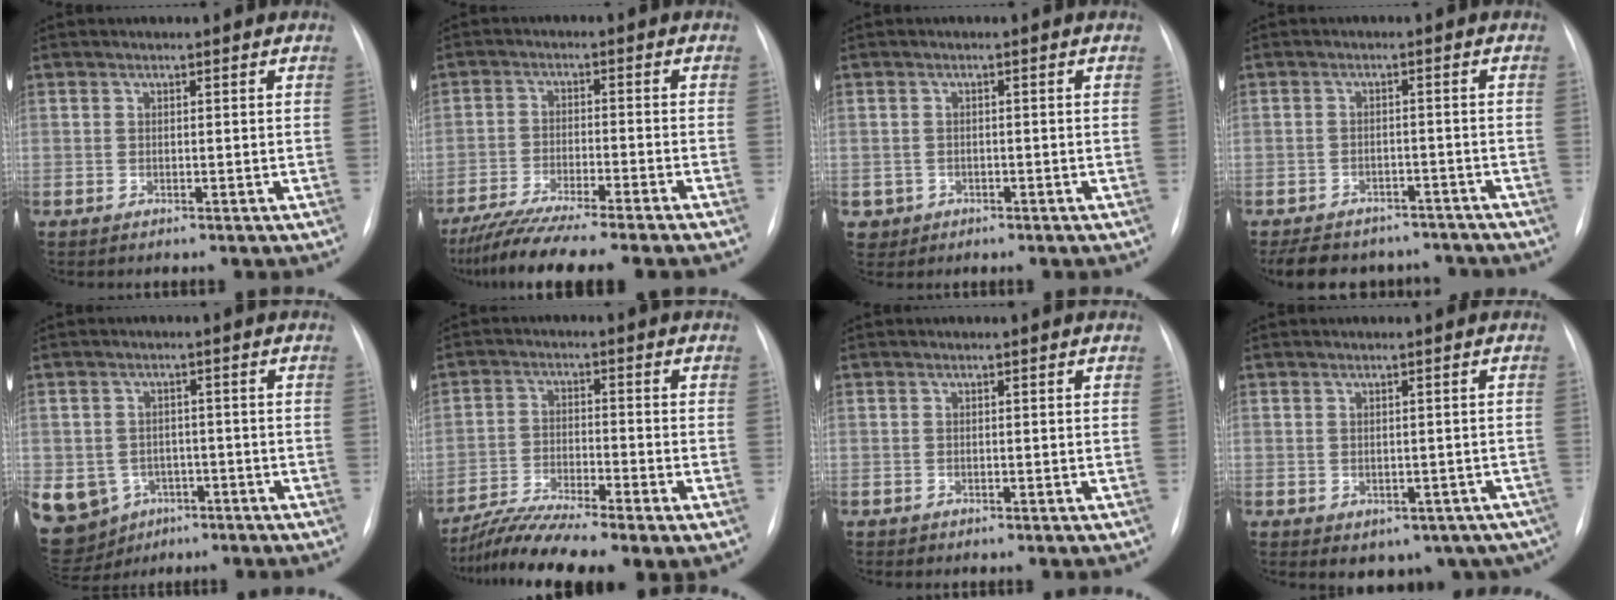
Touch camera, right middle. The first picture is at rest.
{"total": 12.2, "force": [-10.3, -0.5, 6.5], "torque": [-0.094, -0.032, -0.164]}
{"total": 2.4, "force": [-0.9, 2.2, 0.0], "torque": [0.003, 0.010, -0.011]}
{"total": 12.6, "force": [-10.9, 5.6, 3.2], "torque": [-0.061, 0.009, -0.134]}
{"total": 16.1, "force": [-6.2, 13.7, 5.7], "torque": [-0.171, 0.012, -0.078]}
{"total": 9.6, "force": [-7.4, 0.6, 6.1], "torque": [-0.119, -0.016, -0.130]}
{"total": 0.0}
{"total": 10.4, "force": [-6.6, 6.8, 4.4], "torque": [-0.036, 0.016, -0.071]}